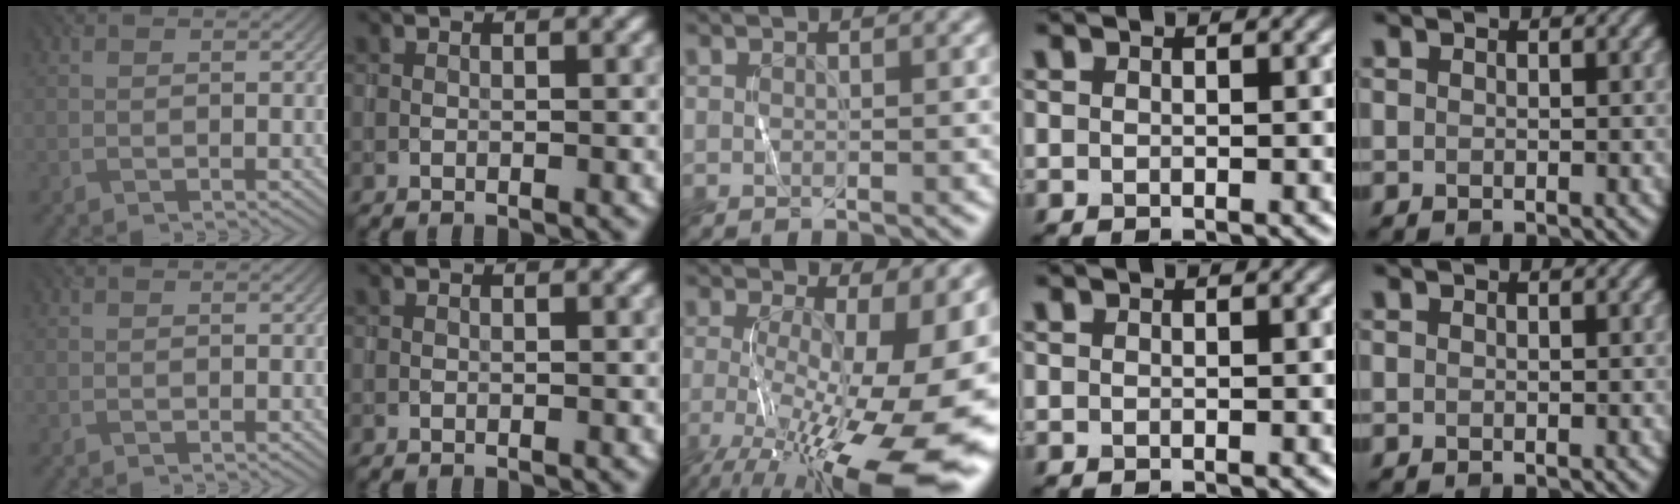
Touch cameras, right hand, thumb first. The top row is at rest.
{"middle": {"total": 17.3, "force": [-4.2, 6.1, 15.6], "torque": [-0.230, -0.037, -0.054]}}